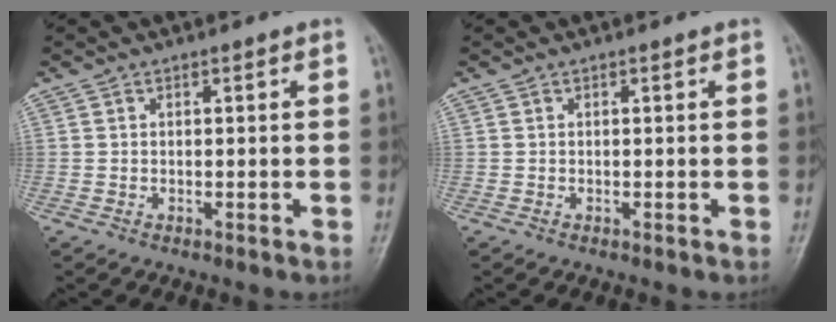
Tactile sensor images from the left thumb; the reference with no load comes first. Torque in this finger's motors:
{"motor_torque": [-0.14, 0.14, -0.09, -0.13, 0.00]}